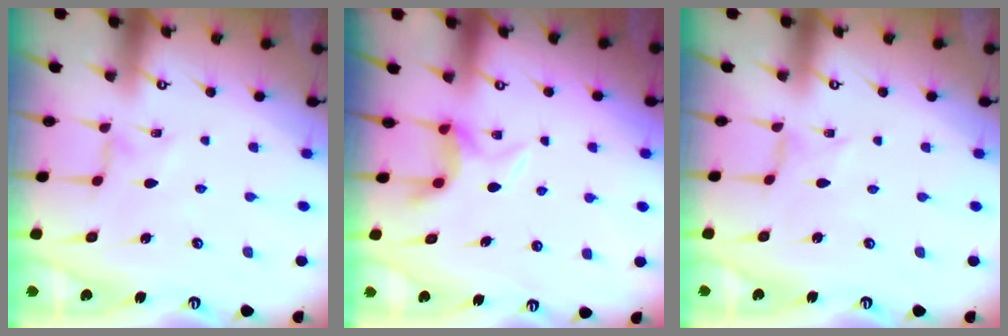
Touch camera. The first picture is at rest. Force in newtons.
{"total": 6.0, "press": 6.0, "slide": 0.4}
{"total": 0.0}